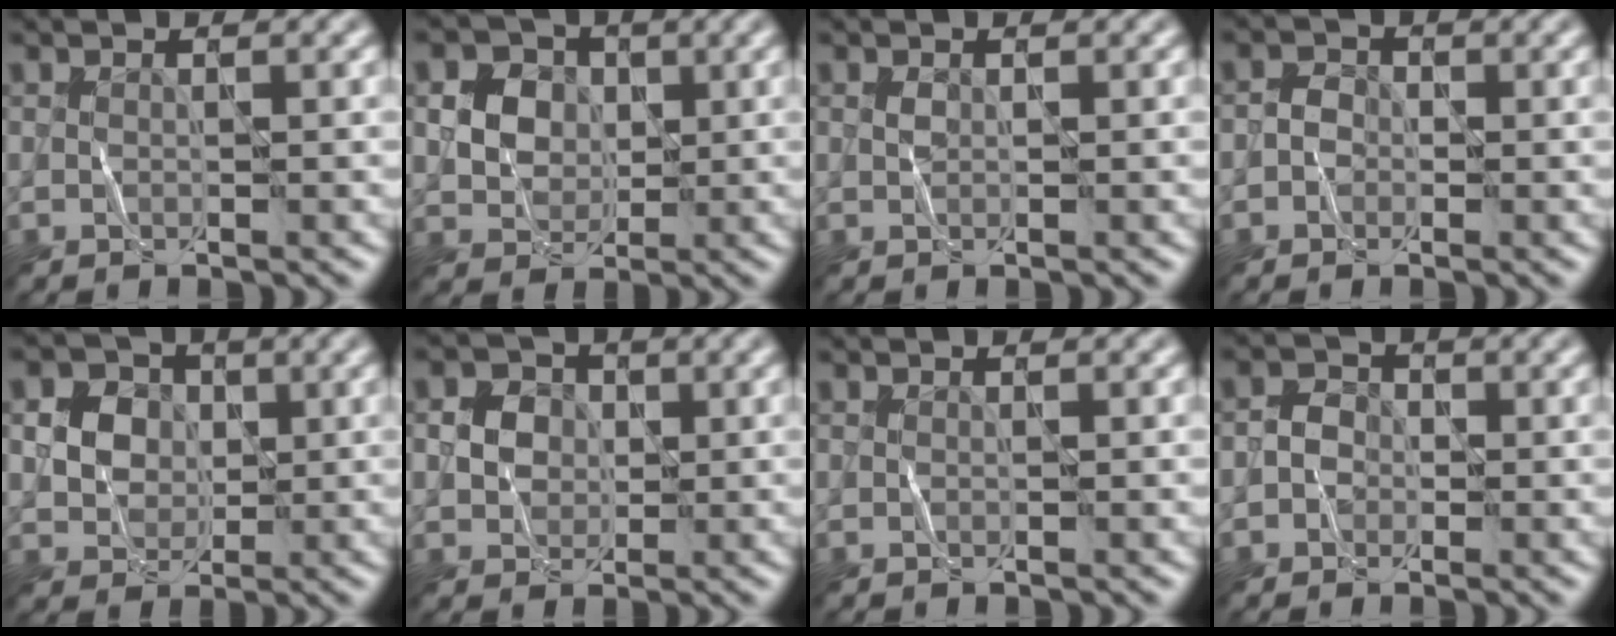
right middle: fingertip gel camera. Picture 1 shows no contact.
{"total": 4.4, "force": [0.8, 3.8, 2.0], "torque": [-0.044, 0.004, 0.008]}
{"total": 0.0}
{"total": 1.4, "force": [-0.7, 1.2, 0.4], "torque": [-0.007, 0.003, -0.017]}
{"total": 3.6, "force": [0.5, 3.2, 1.6], "torque": [-0.032, 0.001, 0.006]}
{"total": 2.6, "force": [0.1, 2.4, 1.0], "torque": [-0.017, 0.001, 0.002]}
{"total": 0.0}
{"total": 1.9, "force": [-0.7, 1.6, 0.6], "torque": [-0.009, 0.002, -0.017]}